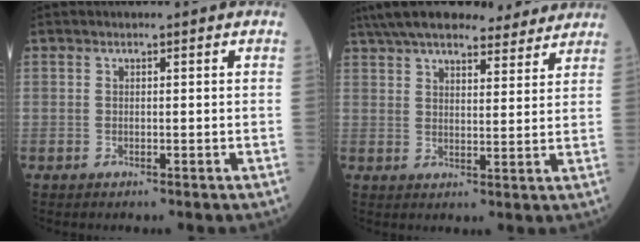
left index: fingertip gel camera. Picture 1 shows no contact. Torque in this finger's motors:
{"motor_torque": [0.35, -1.79, -0.27, 0.10]}